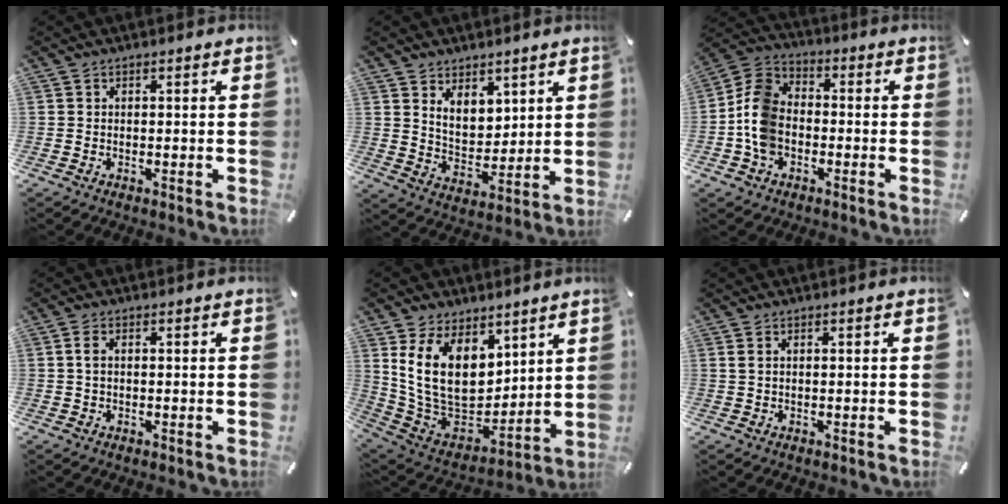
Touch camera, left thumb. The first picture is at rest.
{"total": 7.4, "force": [5.2, 5.0, 1.9], "torque": [-0.032, -0.033, 0.094]}
{"total": 9.9, "force": [-3.2, 7.7, 5.4], "torque": [-0.130, 0.026, -0.063]}
{"total": 1.8, "force": [0.3, 1.0, 1.4], "torque": [-0.031, 0.004, 0.004]}
{"total": 17.3, "force": [6.5, 12.1, 10.5], "torque": [-0.217, -0.052, 0.124]}
{"total": 0.8, "force": [0.3, 0.2, 0.8], "torque": [-0.016, 0.000, 0.005]}